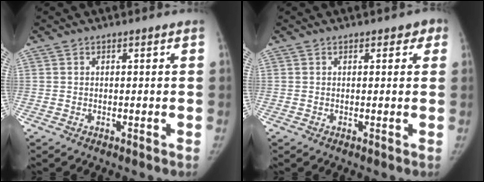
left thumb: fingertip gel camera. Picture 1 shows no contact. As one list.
[{"total": 2.3, "force": [1.1, 1.4, 1.4], "torque": [0.008, 0.001, 0.011]}]